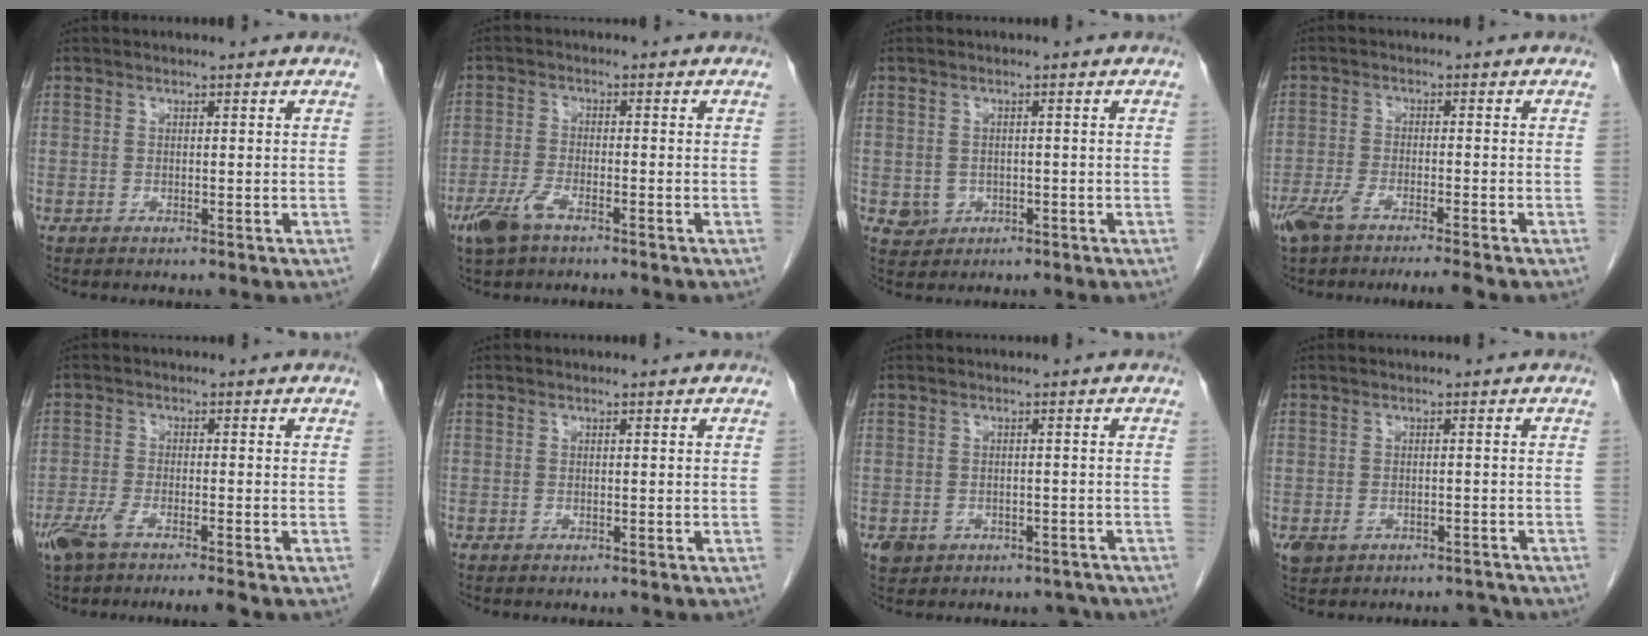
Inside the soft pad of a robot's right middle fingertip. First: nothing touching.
{"total": 4.9, "force": [-3.2, 1.5, 3.4], "torque": [-0.080, -0.006, -0.061]}
{"total": 3.0, "force": [-0.7, 2.8, 0.7], "torque": [-0.009, 0.003, -0.001]}
{"total": 7.1, "force": [-5.5, 0.4, 4.4], "torque": [-0.077, -0.009, -0.096]}
{"total": 6.6, "force": [-5.0, 0.4, 4.3], "torque": [-0.076, -0.009, -0.086]}
{"total": 0.5, "force": [-0.3, 0.4, 0.0], "torque": [-0.005, 0.003, -0.008]}
{"total": 5.3, "force": [-3.5, 3.9, 0.7], "torque": [-0.008, 0.015, -0.042]}
{"total": 4.1, "force": [-3.1, 2.5, 1.1], "torque": [-0.016, 0.008, -0.042]}